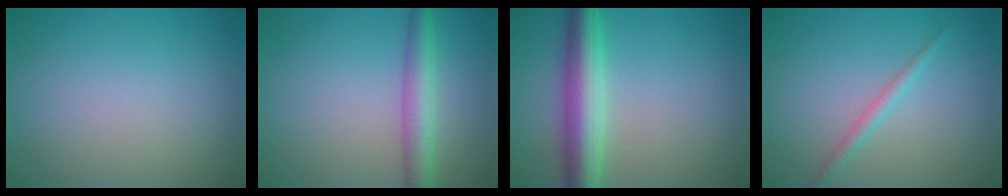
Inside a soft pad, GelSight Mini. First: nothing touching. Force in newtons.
{"total": 3.9, "press": 3.9, "slide": 0.1}
{"total": 6.1, "press": 6.1, "slide": 0.1}
{"total": 1.4, "press": 1.4, "slide": 0.0}